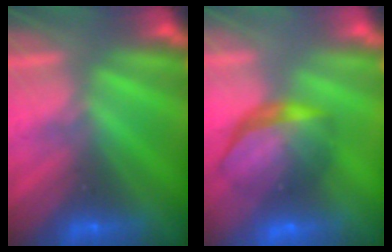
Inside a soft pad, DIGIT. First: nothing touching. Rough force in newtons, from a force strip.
{"total": 5.7}